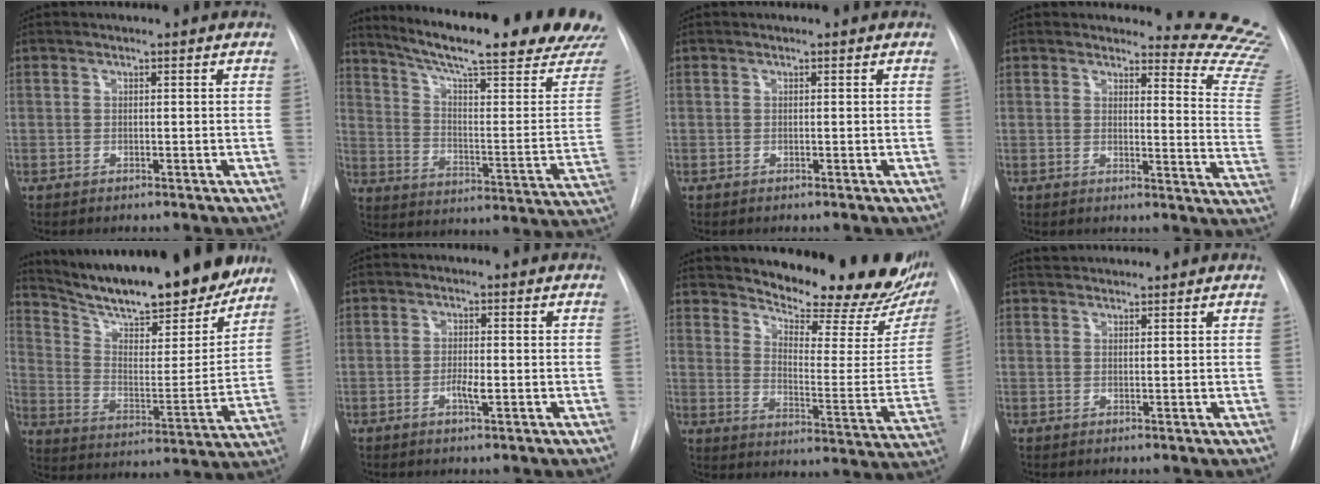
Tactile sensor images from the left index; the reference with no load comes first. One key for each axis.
{"total": 28.2, "fx": 24.2, "fy": 1.5, "fz": 14.3, "tx": -0.219, "ty": -0.083, "tz": 0.315}
{"total": 0.0}
{"total": 14.0, "fx": 14.0, "fy": 0.3, "fz": 0.3, "tx": 0.032, "ty": -0.166, "tz": 0.114}
{"total": 25.2, "fx": 21.9, "fy": 4.7, "fz": 11.5, "tx": -0.191, "ty": -0.029, "tz": 0.317}
{"total": 2.2, "fx": -0.7, "fy": 0.4, "fz": 2.1, "tx": -0.038, "ty": 0.000, "tz": -0.012}
{"total": 23.4, "fx": 20.7, "fy": 4.6, "fz": 9.8, "tx": -0.145, "ty": -0.087, "tz": 0.261}
{"total": 4.1, "fx": 3.9, "fy": 0.8, "fz": 0.6, "tx": -0.012, "ty": 0.037, "tz": 0.060}